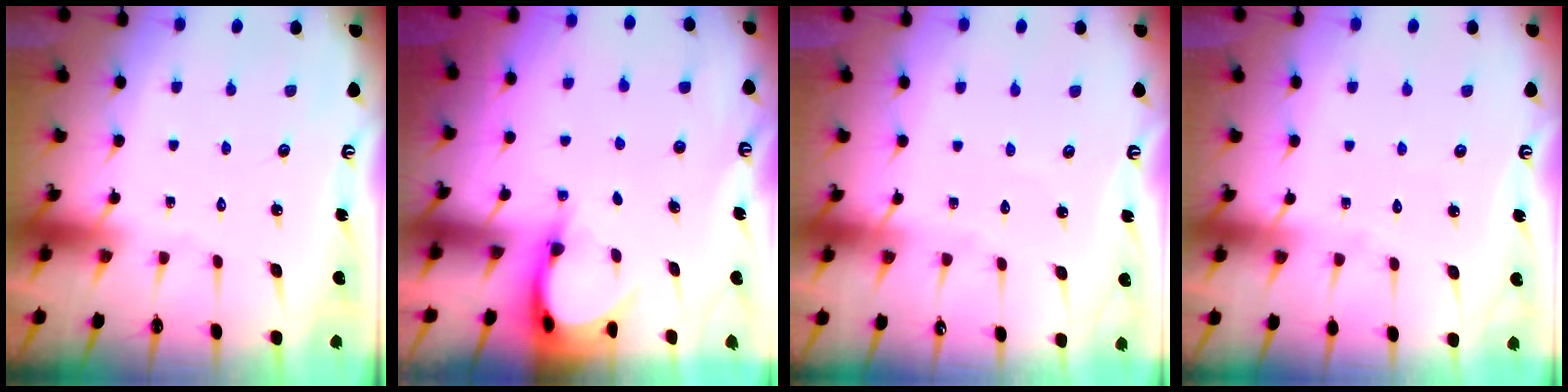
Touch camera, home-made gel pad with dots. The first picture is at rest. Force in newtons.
{"total": 3.8, "press": 3.7, "slide": 0.3}
{"total": 2.9, "press": 2.9, "slide": 0.2}
{"total": 3.0, "press": 3.0, "slide": 0.3}